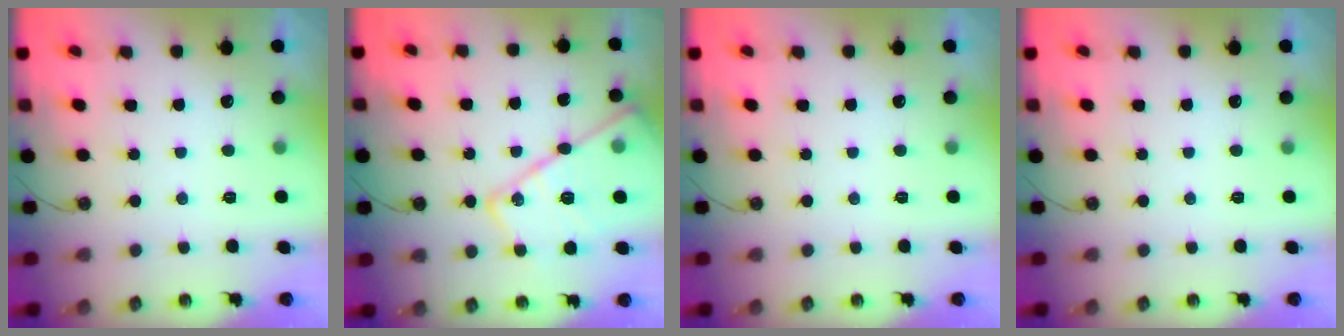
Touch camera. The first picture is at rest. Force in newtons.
{"total": 20.2, "press": 20.2, "slide": 1.6}
{"total": 0.0}
{"total": 0.0}